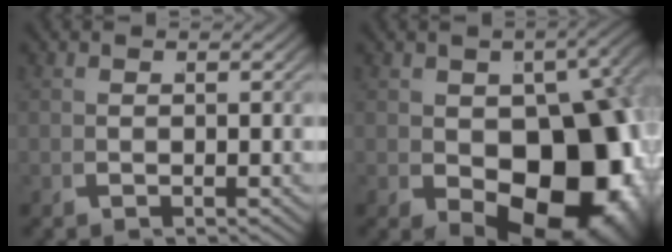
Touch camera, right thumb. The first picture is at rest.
{"total": 18.5, "force": [-2.5, 11.8, 14.0], "torque": [-0.221, -0.082, 0.005]}